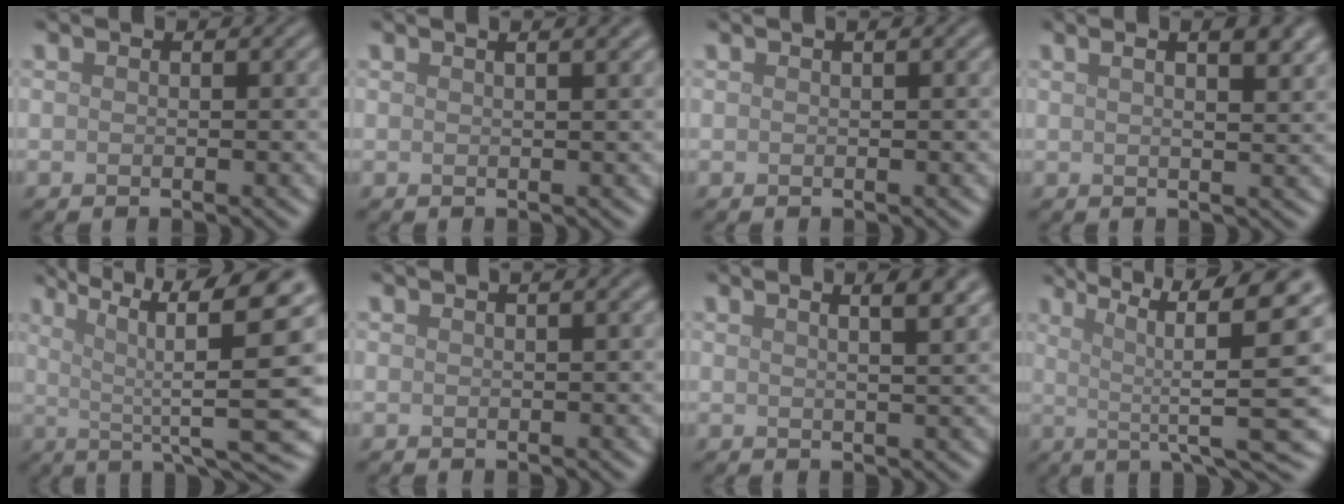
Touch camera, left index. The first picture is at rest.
{"total": 4.1, "force": [2.2, 1.8, 2.9], "torque": [-0.006, 0.023, -0.005]}
{"total": 1.2, "force": [0.6, 0.3, 1.0], "torque": [-0.011, 0.005, 0.006]}
{"total": 6.8, "force": [3.3, 2.7, 5.3], "torque": [-0.038, 0.037, 0.018]}
{"total": 12.9, "force": [3.5, 3.2, 12.1], "torque": [-0.156, 0.015, 0.067]}
{"total": 2.0, "force": [0.9, 0.7, 1.7], "torque": [-0.017, 0.003, 0.006]}
{"total": 5.8, "force": [3.1, 2.4, 4.3], "torque": [-0.025, 0.040, 0.014]}
{"total": 11.5, "force": [2.9, 2.3, 10.9], "torque": [-0.153, 0.022, 0.054]}